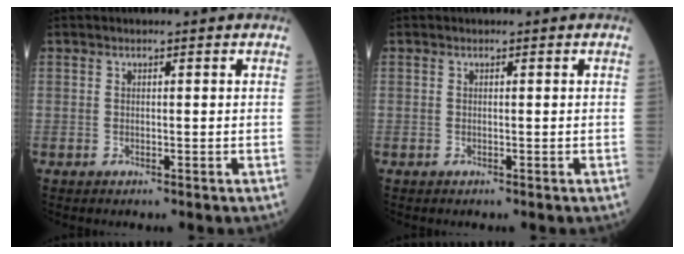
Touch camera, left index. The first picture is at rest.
{"total": 0.0}